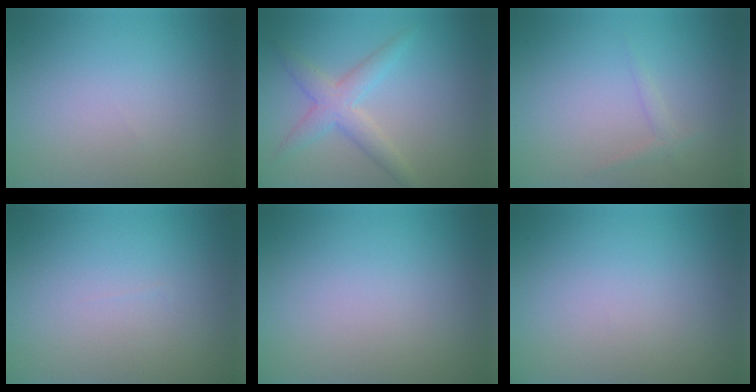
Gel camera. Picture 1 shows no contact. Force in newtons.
{"total": 3.2, "press": 3.2, "slide": 0.1}
{"total": 0.9, "press": 0.9, "slide": 0.1}
{"total": 0.0}
{"total": 0.0}
{"total": 0.0}